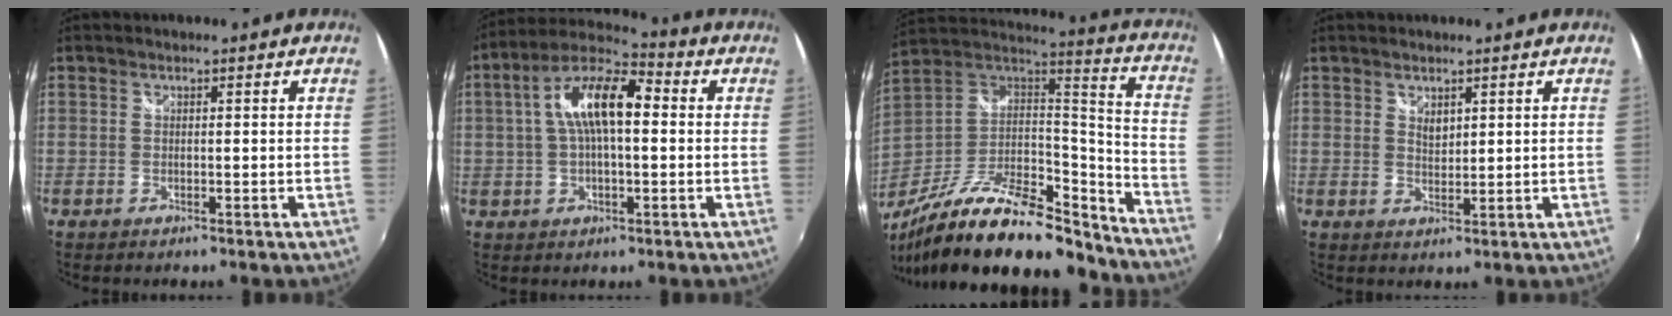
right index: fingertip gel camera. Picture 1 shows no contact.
{"total": 12.6, "force": [1.5, 5.0, 11.4], "torque": [-0.214, 0.026, 0.018]}
{"total": 29.8, "force": [-22.0, 9.4, 17.8], "torque": [-0.304, -0.024, -0.351]}
{"total": 2.3, "force": [1.5, 1.2, 1.2], "torque": [-0.016, -0.002, 0.028]}